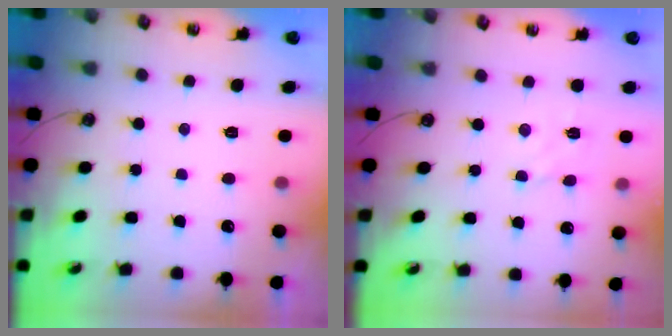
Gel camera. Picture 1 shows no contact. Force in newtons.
{"total": 3.0, "press": 2.9, "slide": 0.5}